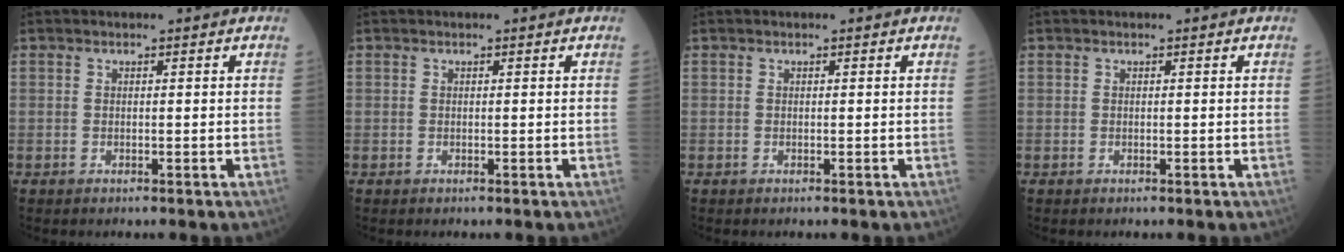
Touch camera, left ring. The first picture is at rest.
{"total": 0.0}
{"total": 0.0}
{"total": 0.0}